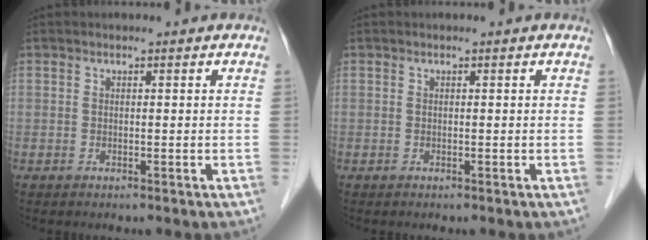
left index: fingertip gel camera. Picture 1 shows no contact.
{"total": 0.0}